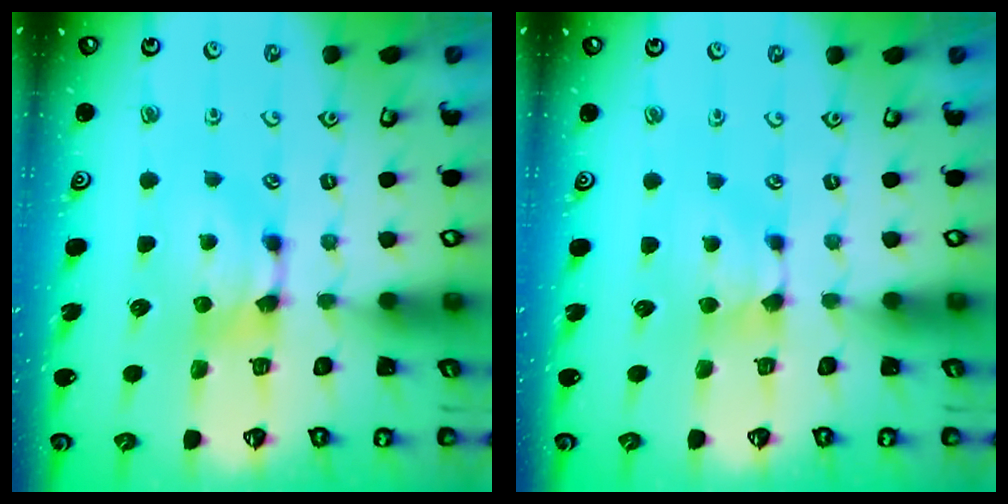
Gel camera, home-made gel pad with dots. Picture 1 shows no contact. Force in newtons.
{"total": 1.1, "press": 0.7, "slide": 0.8}